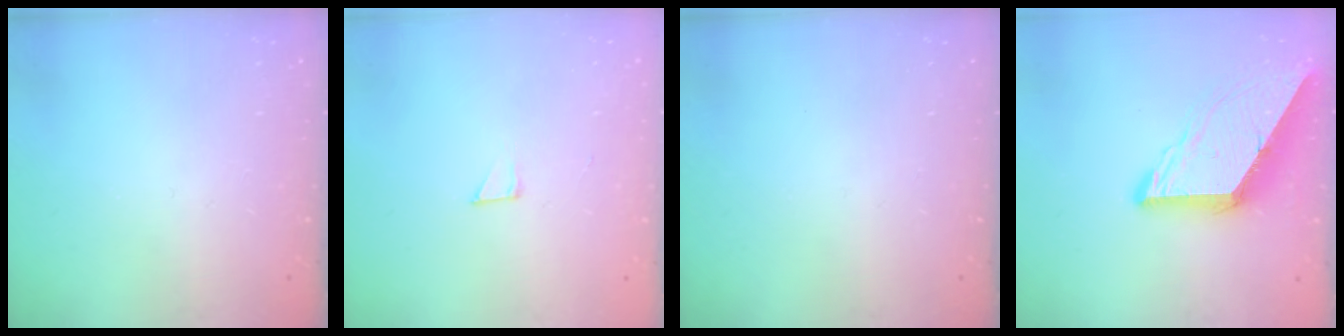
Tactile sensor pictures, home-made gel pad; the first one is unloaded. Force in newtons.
{"total": 2.6, "press": 2.6, "slide": 0.1}
{"total": 0.0}
{"total": 10.2, "press": 10.1, "slide": 1.2}